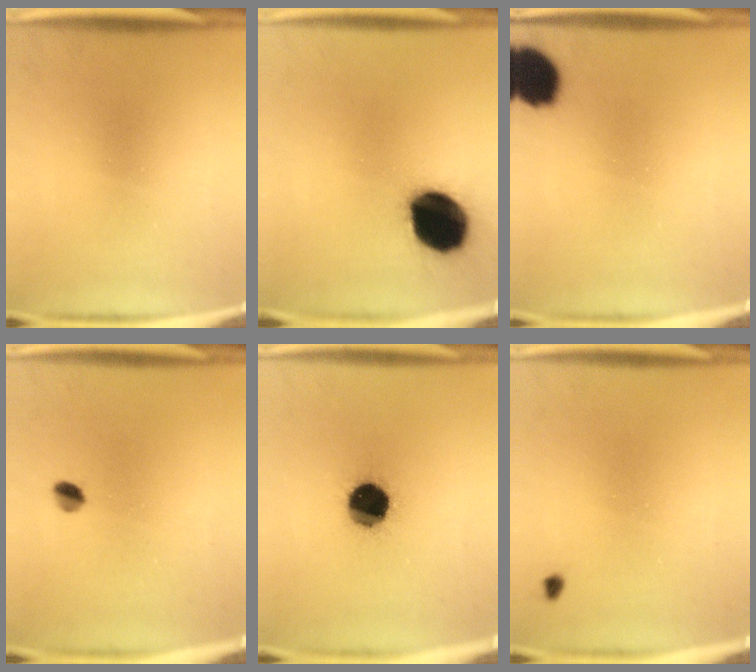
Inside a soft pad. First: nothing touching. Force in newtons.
{"total": 19.0}
{"total": 11.9}
{"total": 2.5}
{"total": 14.6}
{"total": 0.7}